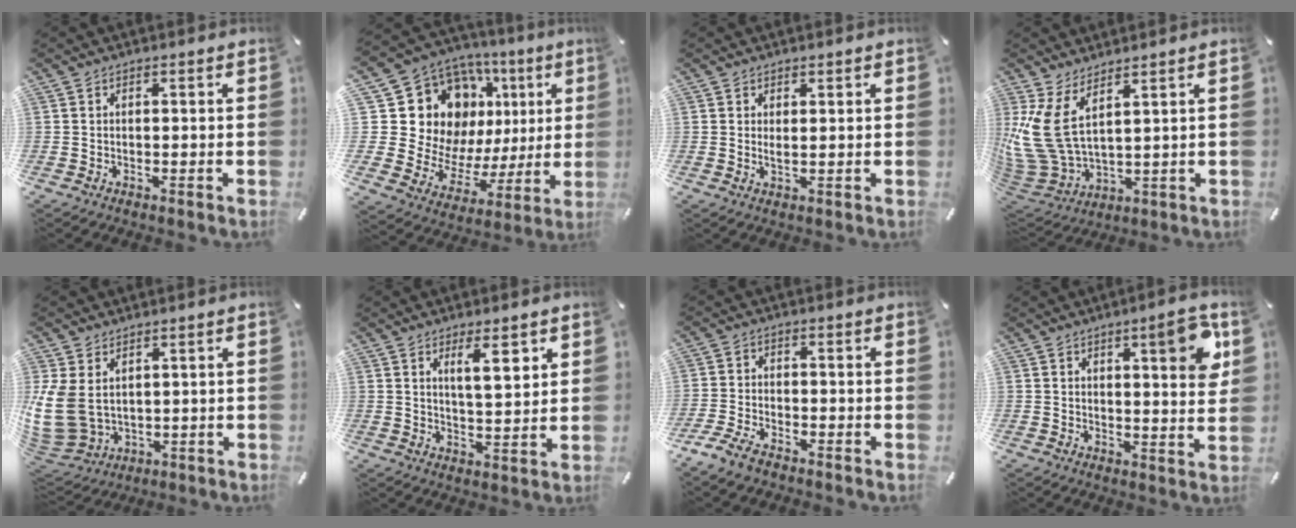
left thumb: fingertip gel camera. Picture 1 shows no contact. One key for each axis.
{"total": 21.1, "fx": 8.2, "fy": 16.5, "fz": 10.3, "tx": -0.175, "ty": -0.061, "tz": 0.180}
{"total": 1.7, "fx": 0.9, "fy": 0.5, "fz": 1.3, "tx": -0.019, "ty": -0.003, "tz": 0.014}
{"total": 12.2, "fx": 5.6, "fy": 6.7, "fz": 8.5, "tx": -0.227, "ty": -0.050, "tz": 0.106}
{"total": 10.6, "fx": 2.1, "fy": 8.3, "fz": 6.2, "tx": -0.157, "ty": -0.013, "tz": 0.041}
{"total": 8.2, "fx": 4.6, "fy": 2.6, "fz": 6.2, "tx": -0.094, "ty": -0.020, "tz": 0.073}
{"total": 4.7, "fx": -3.8, "fy": 1.8, "fz": 2.1, "tx": -0.058, "ty": 0.013, "tz": -0.077}
{"total": 9.5, "fx": 4.9, "fy": 2.7, "fz": 7.7, "tx": -0.097, "ty": -0.027, "tz": 0.073}